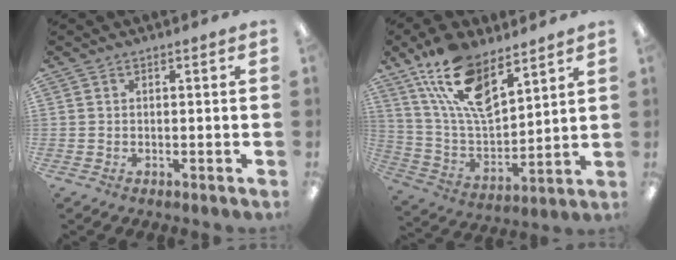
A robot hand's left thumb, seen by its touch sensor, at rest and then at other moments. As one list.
[{"total": 17.4, "force": [11.2, 7.7, 10.9], "torque": [-0.226, -0.060, 0.200]}]